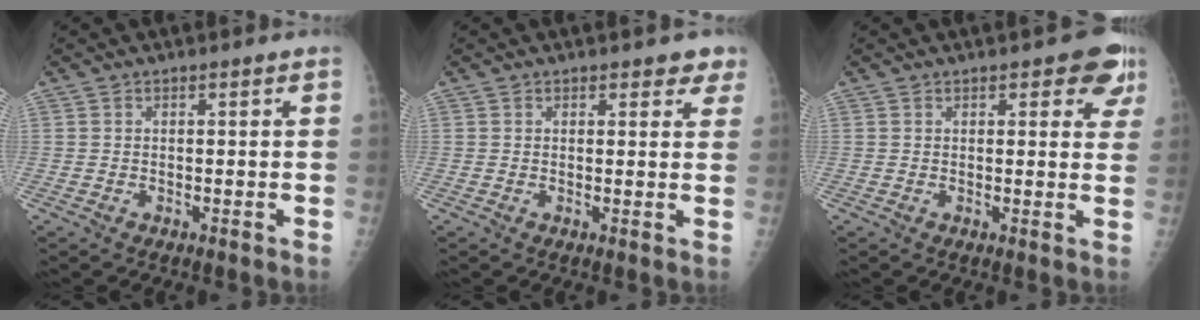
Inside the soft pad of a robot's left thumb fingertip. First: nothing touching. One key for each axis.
{"total": 2.9, "fx": 2.1, "fy": 1.7, "fz": 1.0, "tx": 0.024, "ty": -0.009, "tz": 0.019}
{"total": 5.6, "fx": 3.2, "fy": 2.8, "fz": 3.6, "tx": 0.002, "ty": -0.010, "tz": 0.030}